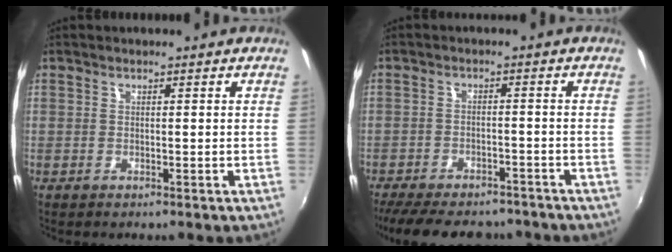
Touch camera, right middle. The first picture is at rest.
{"total": 16.5, "force": [-13.6, 6.2, 7.1], "torque": [-0.160, -0.016, -0.192]}